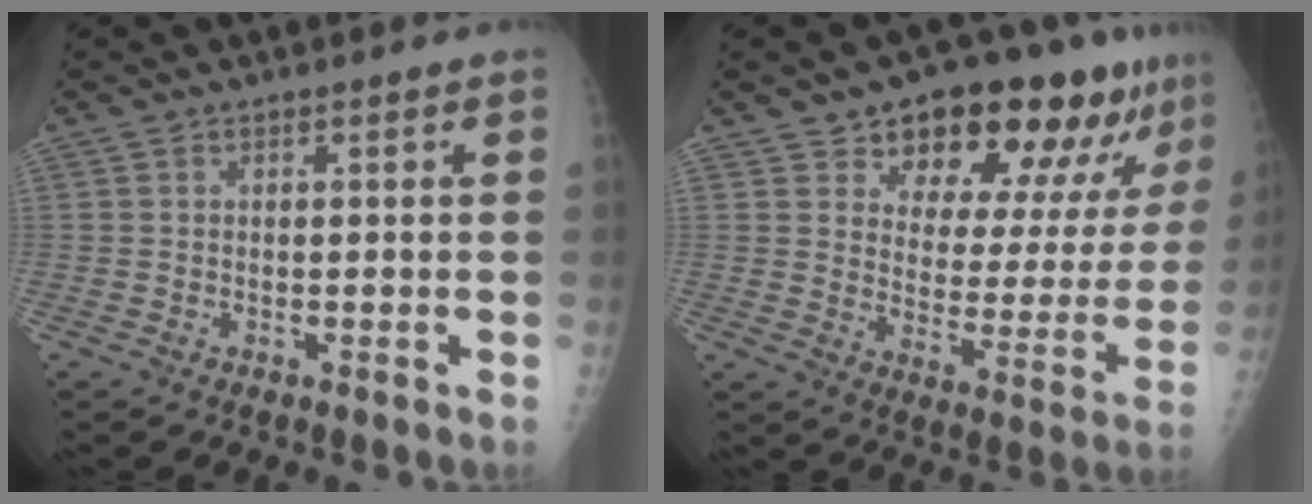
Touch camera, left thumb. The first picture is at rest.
{"total": 19.4, "force": [12.8, 8.6, 11.8], "torque": [-0.115, -0.052, 0.184]}